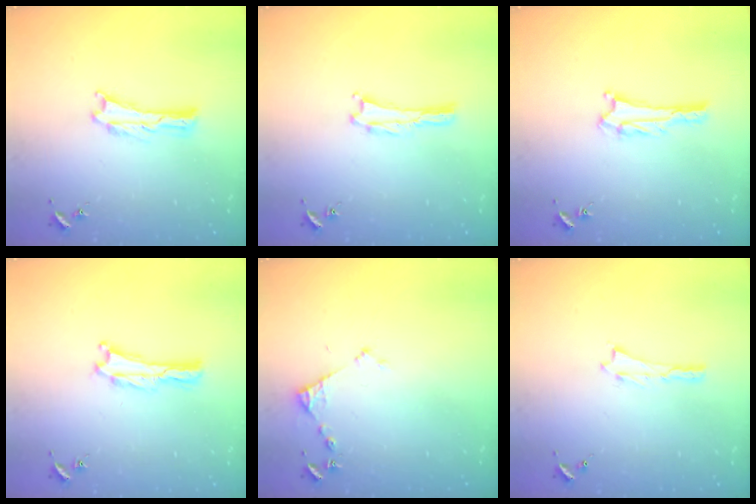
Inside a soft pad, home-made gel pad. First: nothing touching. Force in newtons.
{"total": 0.0}
{"total": 2.7, "press": 2.7, "slide": 0.2}
{"total": 0.0}
{"total": 3.2, "press": 3.2, "slide": 0.3}
{"total": 0.0}